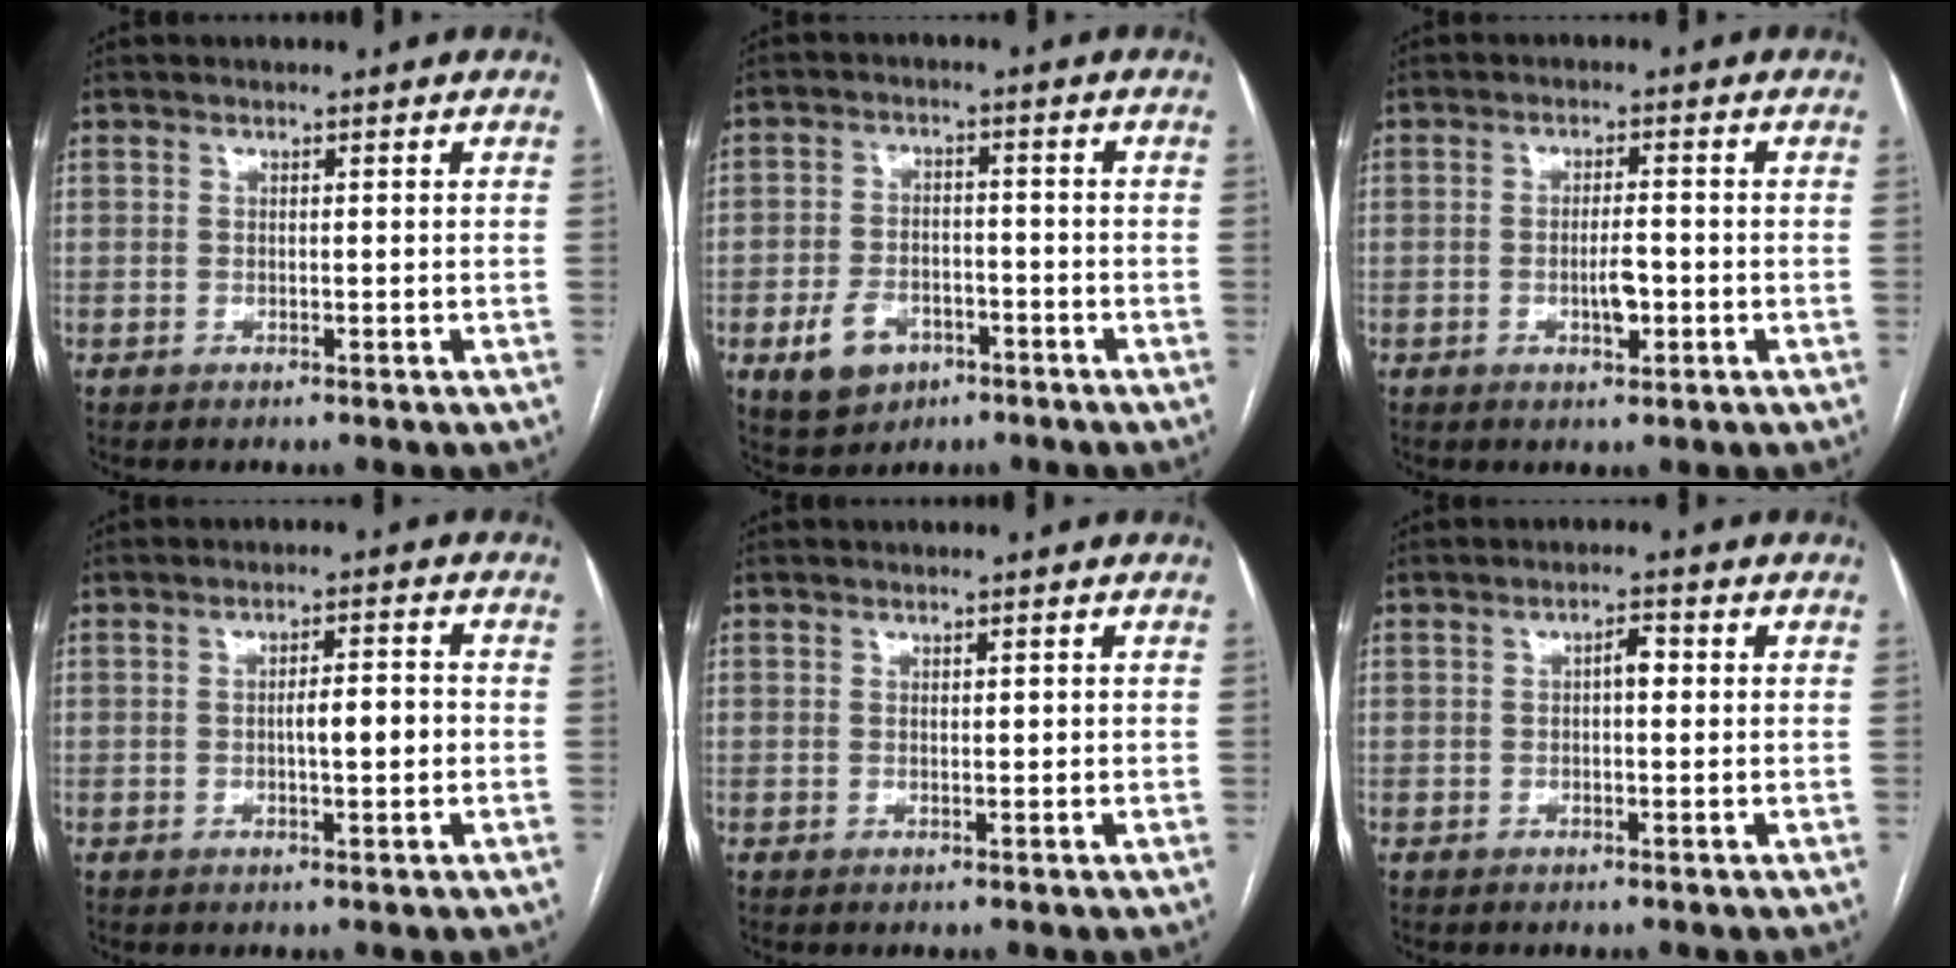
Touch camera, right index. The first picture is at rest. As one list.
[{"total": 7.1, "force": [-3.4, 5.0, 3.6], "torque": [-0.074, 0.006, -0.049]}, {"total": 3.5, "force": [-1.0, 1.1, 3.2], "torque": [-0.056, 0.001, -0.013]}, {"total": 4.2, "force": [-0.5, 0.9, 4.1], "torque": [-0.066, 0.007, -0.007]}, {"total": 0.6, "force": [0.1, 0.2, 0.5], "torque": [-0.007, 0.002, 0.003]}, {"total": 2.2, "force": [0.2, 0.9, 2.0], "torque": [-0.030, 0.009, 0.000]}]